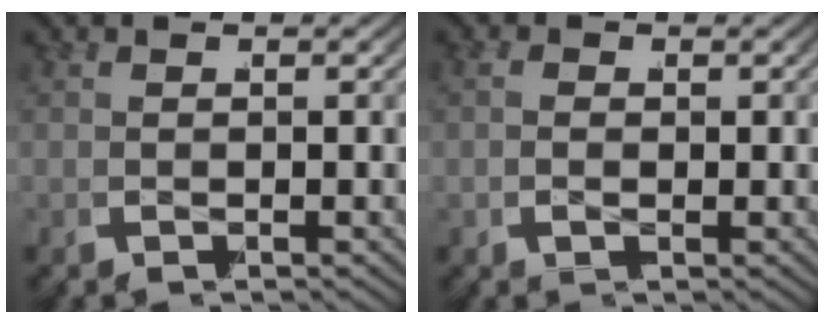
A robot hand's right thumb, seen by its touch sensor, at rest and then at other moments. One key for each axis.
{"total": 1.3, "fx": -0.1, "fy": 1.0, "fz": 0.8, "tx": -0.009, "ty": -0.004, "tz": 0.000}